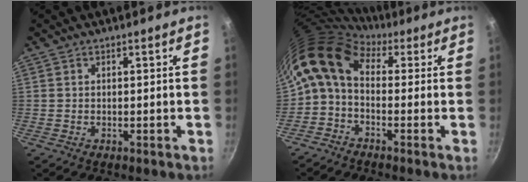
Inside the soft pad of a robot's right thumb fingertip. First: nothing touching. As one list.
[{"total": 9.9, "force": [1.5, 6.3, 7.5], "torque": [-0.138, 0.029, 0.006]}]